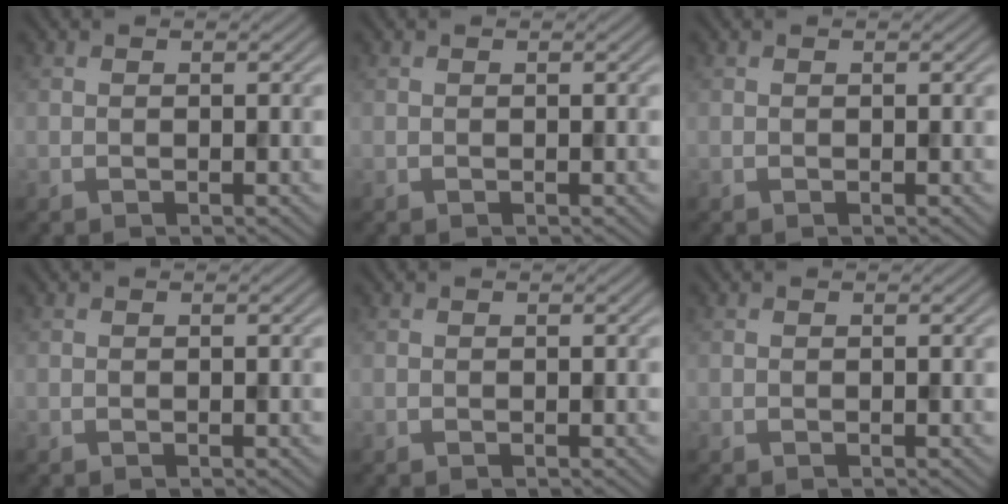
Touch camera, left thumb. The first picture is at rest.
{"total": 0.0}
{"total": 0.0}
{"total": 0.0}
{"total": 0.0}
{"total": 0.0}